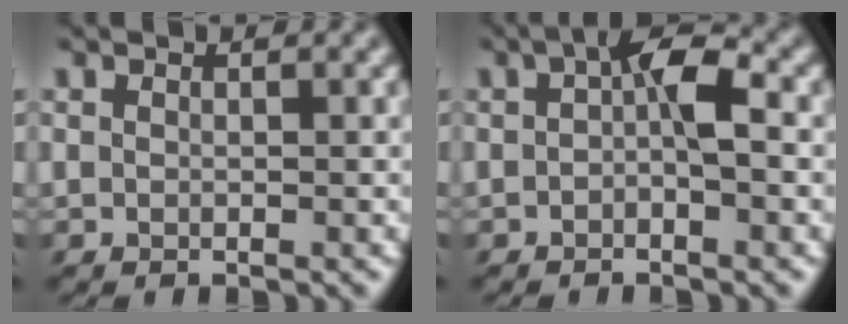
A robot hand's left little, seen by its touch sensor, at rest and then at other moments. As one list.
[{"total": 5.2, "force": [0.0, 2.3, 4.7], "torque": [-0.087, 0.015, -0.012]}]